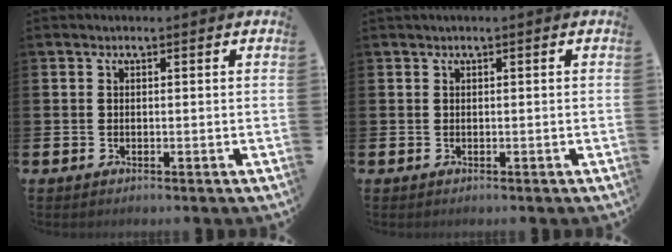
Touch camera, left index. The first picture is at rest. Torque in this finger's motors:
{"motor_torque": [0.09, -0.39, 0.47, 0.15]}